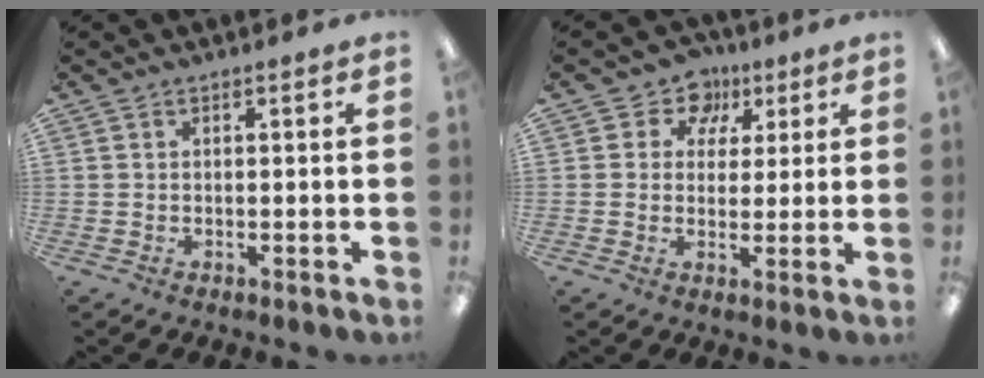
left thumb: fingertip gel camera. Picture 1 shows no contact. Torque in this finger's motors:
{"motor_torque": [-0.19, -0.15, 0.11, 0.01, -0.01]}